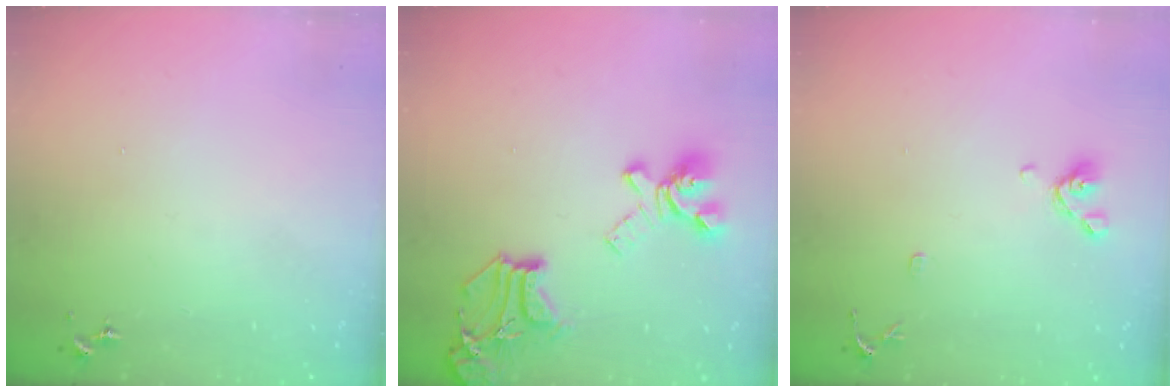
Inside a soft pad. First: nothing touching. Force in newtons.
{"total": 20.8, "press": 20.7, "slide": 1.6}
{"total": 8.3, "press": 8.0, "slide": 2.1}